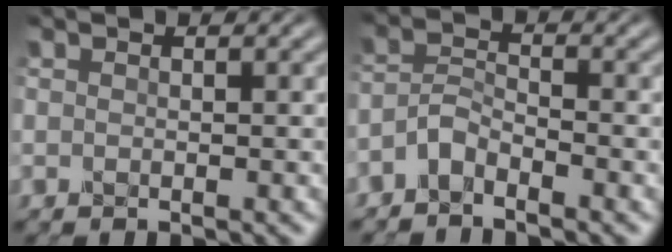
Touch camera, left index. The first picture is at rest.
{"total": 2.1, "force": [-1.8, 0.6, 0.9], "torque": [-0.024, 0.010, -0.046]}